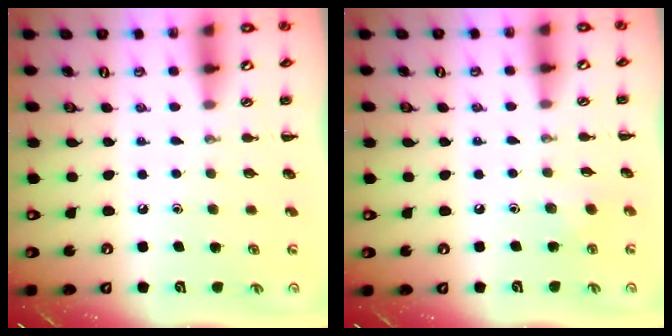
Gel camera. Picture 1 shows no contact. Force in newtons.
{"total": 3.4, "press": 3.2, "slide": 0.9}